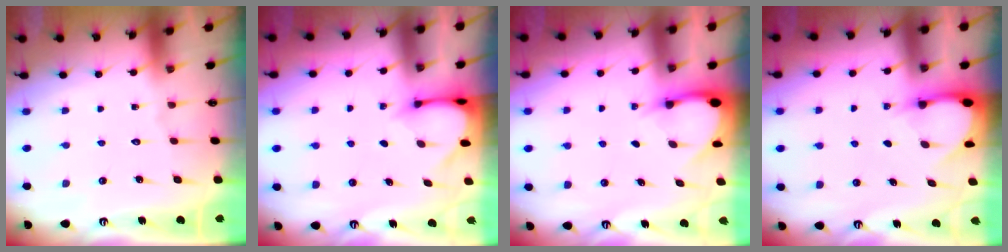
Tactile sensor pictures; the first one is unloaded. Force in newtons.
{"total": 3.2, "press": 3.2, "slide": 0.3}
{"total": 3.5, "press": 3.5, "slide": 0.2}
{"total": 2.9, "press": 2.9, "slide": 0.3}